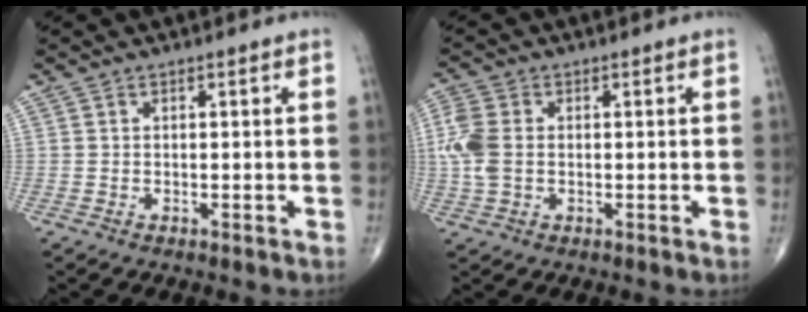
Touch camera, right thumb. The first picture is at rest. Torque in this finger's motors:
{"motor_torque": [0.13, 0.10, 0.65, 0.28, 0.08]}